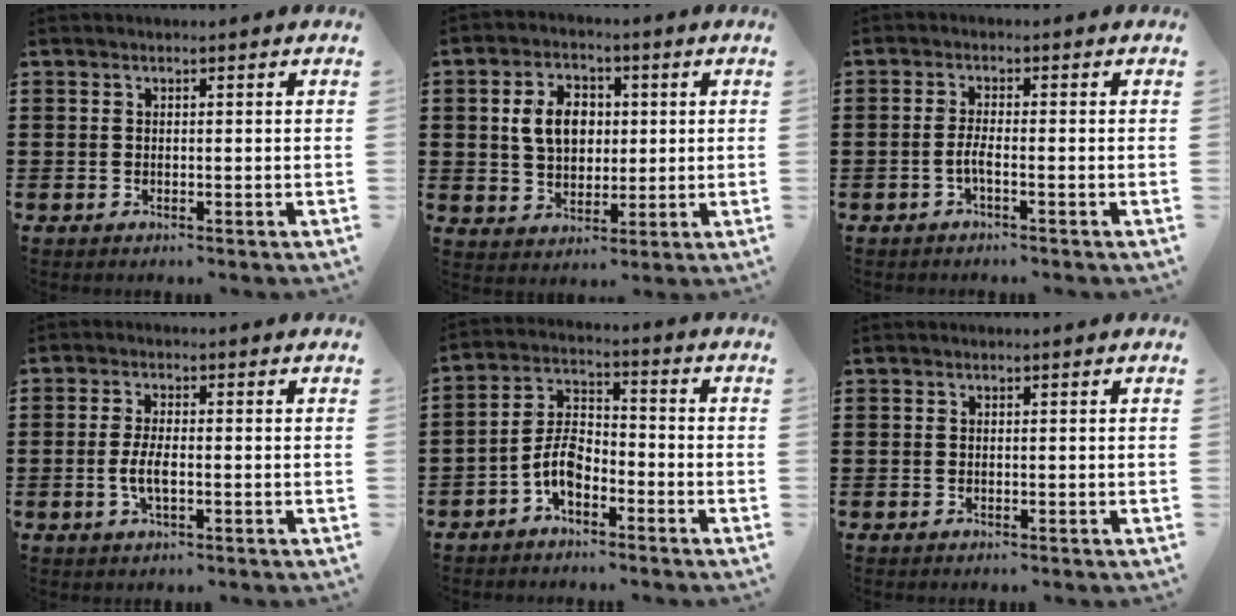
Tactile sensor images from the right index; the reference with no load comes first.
{"total": 7.1, "force": [1.0, 5.2, 4.7], "torque": [-0.103, 0.007, 0.008]}
{"total": 2.2, "force": [-1.1, 0.2, 2.0], "torque": [-0.043, -0.002, -0.022]}
{"total": 3.5, "force": [-0.7, 1.0, 3.2], "torque": [-0.072, -0.004, -0.017]}
{"total": 6.2, "force": [-3.0, 3.1, 4.4], "torque": [-0.103, 0.007, -0.064]}
{"total": 0.0}